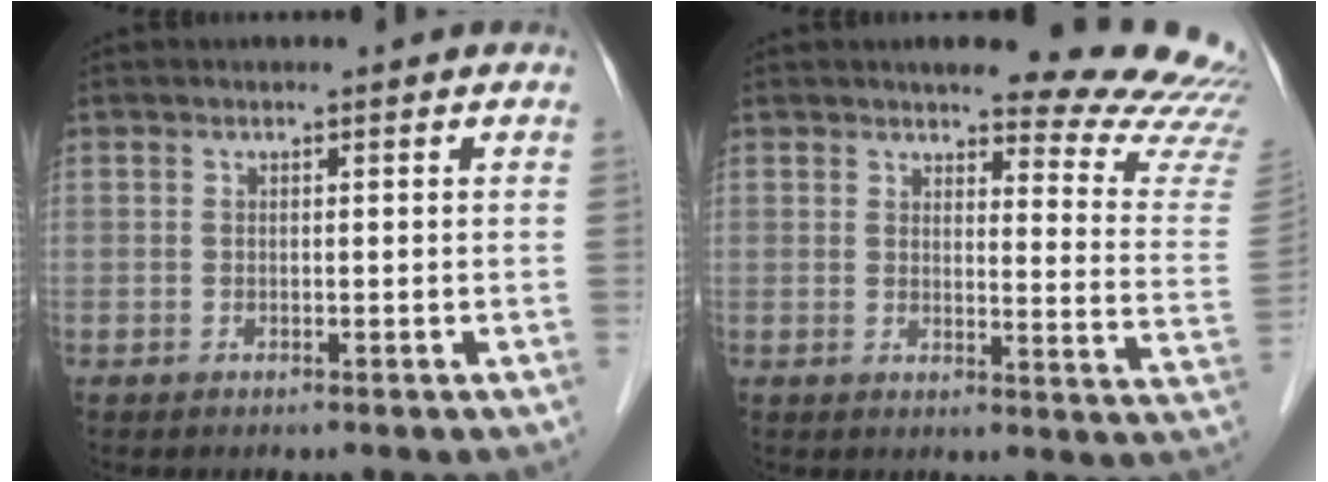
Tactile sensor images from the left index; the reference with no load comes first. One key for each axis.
{"total": 15.5, "fx": 14.8, "fy": 1.4, "fz": 4.7, "tx": -0.038, "ty": -0.110, "tz": 0.140}